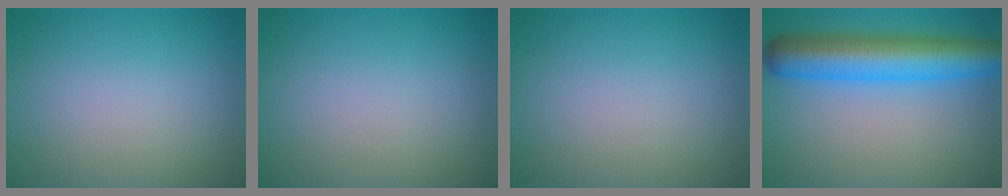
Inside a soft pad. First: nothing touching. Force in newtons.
{"total": 0.0}
{"total": 0.0}
{"total": 8.7, "press": 8.7, "slide": 0.2}